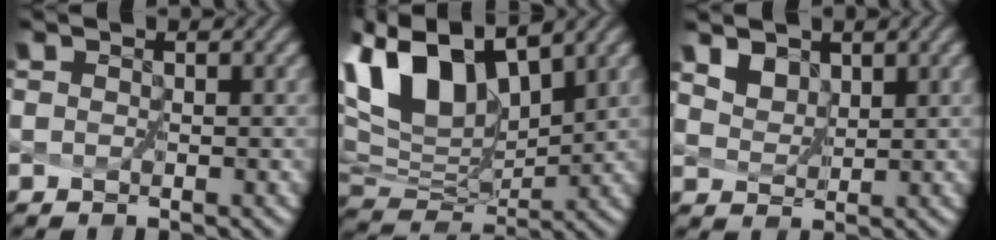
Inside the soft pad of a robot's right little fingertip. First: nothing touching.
{"total": 9.7, "force": [5.5, 5.0, 6.3], "torque": [-0.142, 0.006, 0.108]}
{"total": 5.0, "force": [3.8, 2.7, 1.7], "torque": [-0.062, -0.005, 0.073]}